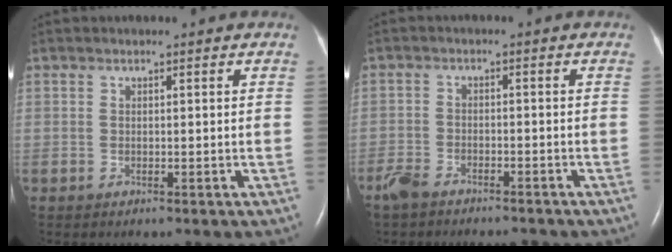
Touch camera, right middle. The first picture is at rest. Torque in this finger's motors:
{"motor_torque": [-0.12, -0.19, 0.03, 0.03]}